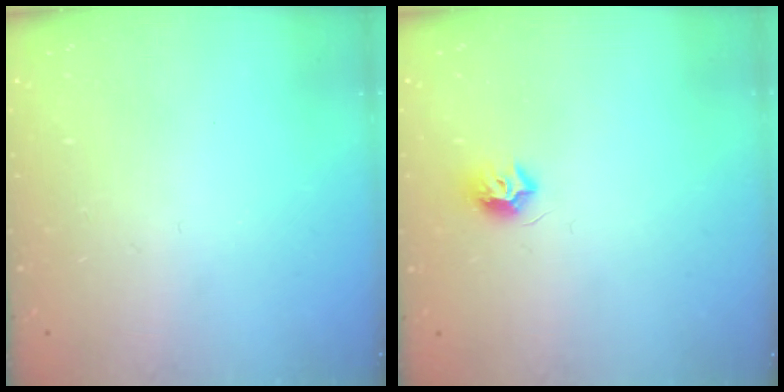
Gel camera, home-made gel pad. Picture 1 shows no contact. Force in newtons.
{"total": 7.4, "press": 7.4, "slide": 0.1}